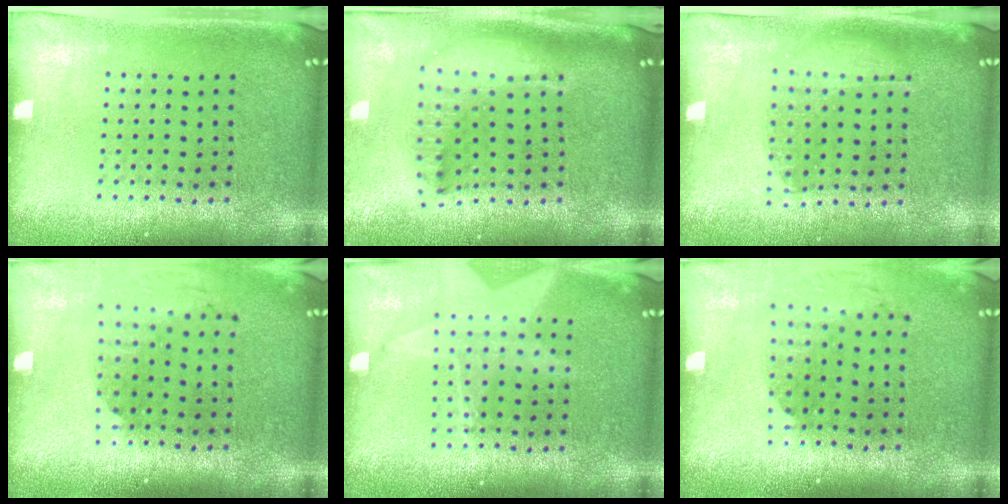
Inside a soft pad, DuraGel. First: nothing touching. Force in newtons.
{"total": 1.9, "press": 1.5, "slide": 1.2}
{"total": 1.0, "press": 0.9, "slide": 0.4}
{"total": 2.0, "press": 1.4, "slide": 1.3}
{"total": 1.8, "press": 1.5, "slide": 1.0}
{"total": 1.6, "press": 1.3, "slide": 0.9}